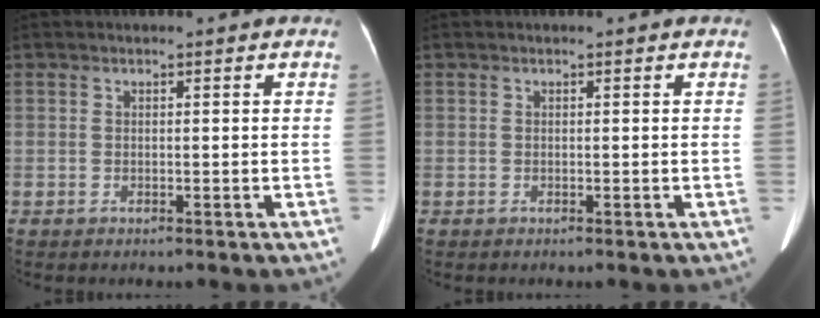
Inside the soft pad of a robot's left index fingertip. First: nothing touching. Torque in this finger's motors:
{"motor_torque": [0.01, 0.01, 0.00, 0.00]}